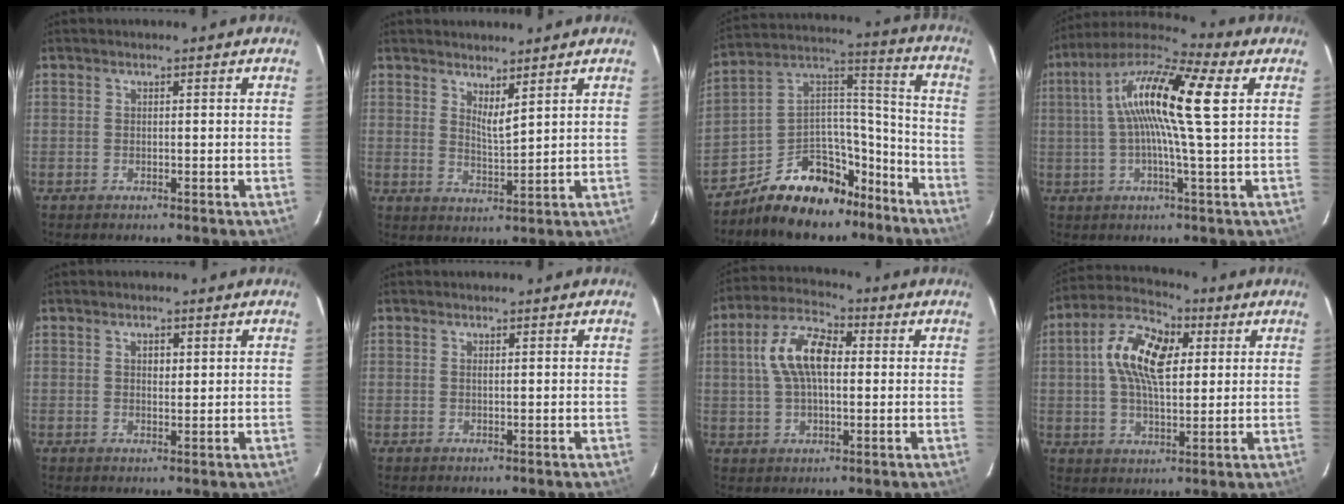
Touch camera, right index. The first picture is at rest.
{"total": 3.6, "force": [2.8, 0.5, 2.2], "torque": [-0.038, -0.005, 0.047]}
{"total": 17.9, "force": [-12.6, 9.8, 8.2], "torque": [-0.157, 0.074, -0.184]}
{"total": 15.3, "force": [3.2, 1.4, 14.9], "torque": [-0.266, 0.027, 0.034]}
{"total": 1.9, "force": [0.7, 1.1, 1.3], "torque": [-0.019, 0.004, 0.012]}
{"total": 0.0}
{"total": 10.7, "force": [1.4, 5.5, 9.1], "torque": [-0.181, 0.026, 0.024]}
{"total": 13.0, "force": [3.0, 6.8, 10.7], "torque": [-0.201, 0.029, 0.044]}